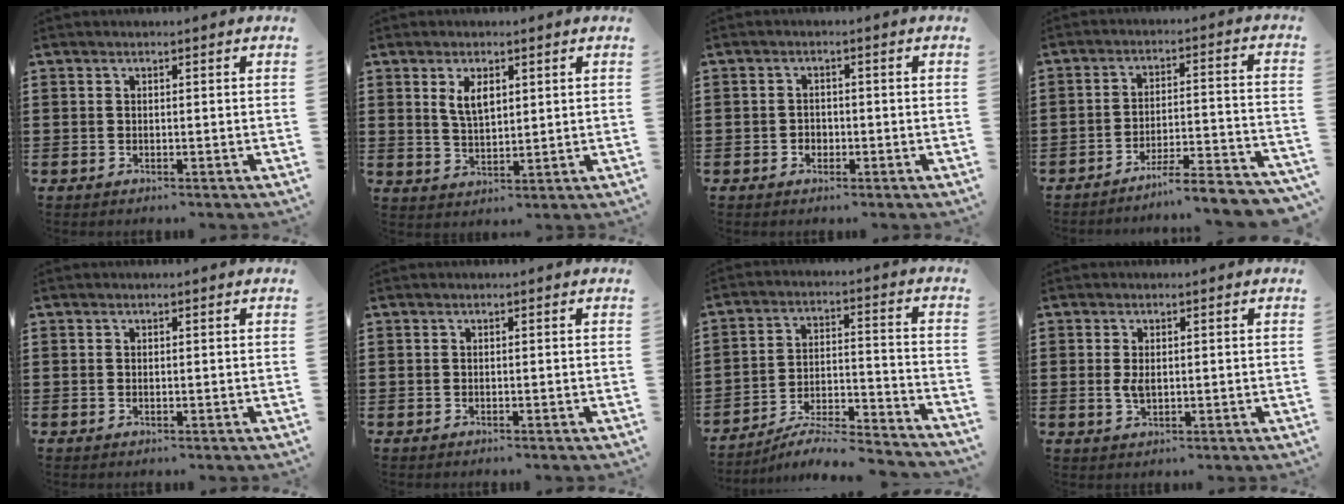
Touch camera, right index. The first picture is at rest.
{"total": 4.2, "force": [1.8, 1.9, 3.2], "torque": [-0.062, 0.003, 0.030]}
{"total": 1.5, "force": [-0.7, 1.2, 0.4], "torque": [-0.012, 0.001, -0.016]}
{"total": 5.7, "force": [-5.2, -0.3, 2.2], "torque": [-0.035, -0.012, -0.102]}
{"total": 0.0}
{"total": 0.0}
{"total": 6.1, "force": [-5.7, 0.3, 2.1], "torque": [-0.038, -0.007, -0.114]}
{"total": 2.5, "force": [0.1, 1.4, 2.1], "torque": [-0.051, 0.002, -0.001]}